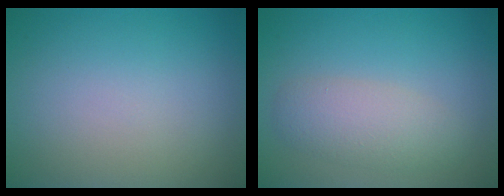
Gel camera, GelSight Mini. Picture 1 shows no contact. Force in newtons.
{"total": 3.2, "press": 3.2, "slide": 0.1}